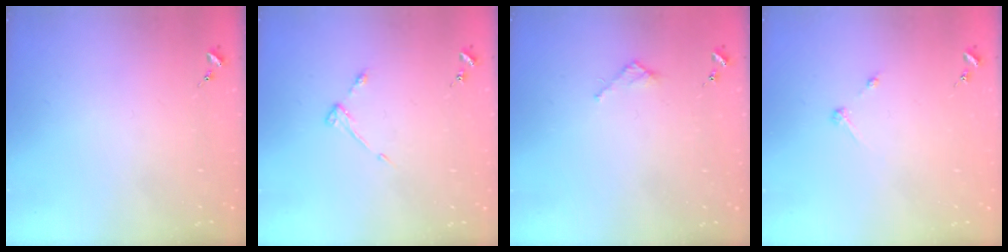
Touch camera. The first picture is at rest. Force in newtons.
{"total": 3.6, "press": 3.6, "slide": 0.5}
{"total": 2.7, "press": 2.7, "slide": 0.2}
{"total": 2.7, "press": 2.7, "slide": 0.3}